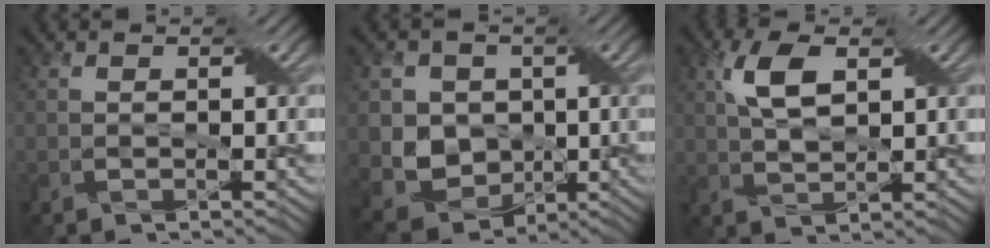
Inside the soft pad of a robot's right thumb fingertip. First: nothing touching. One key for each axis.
{"total": 8.1, "fx": 0.3, "fy": 7.3, "fz": 3.4, "tx": -0.083, "ty": -0.024, "tz": -0.007}
{"total": 5.3, "fx": 2.1, "fy": 2.4, "fz": 4.3, "tx": -0.099, "ty": 0.007, "tz": 0.037}